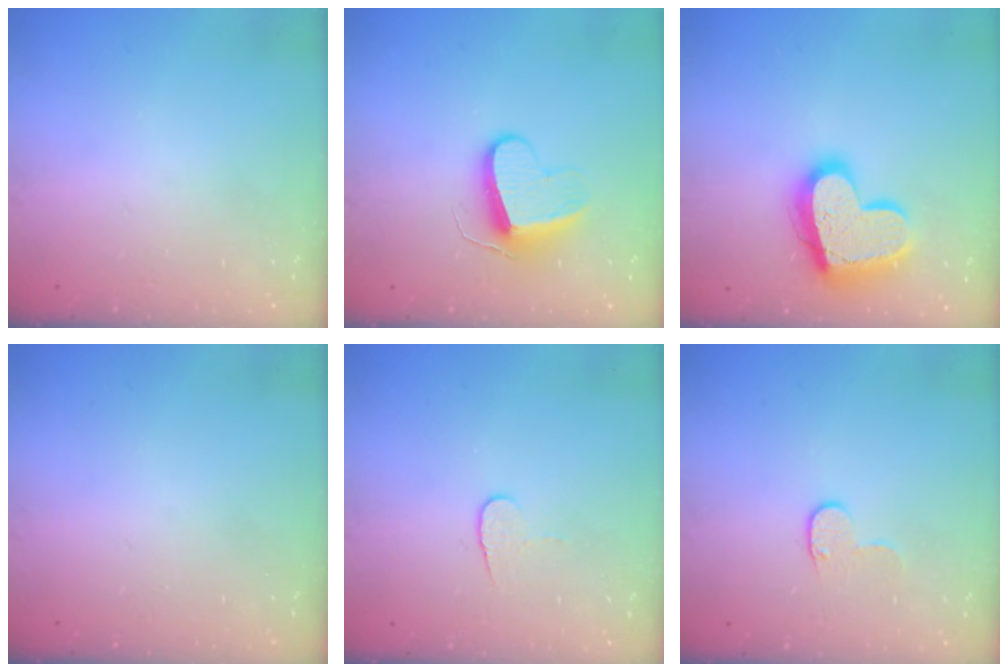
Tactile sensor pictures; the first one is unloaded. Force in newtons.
{"total": 9.4, "press": 9.4, "slide": 0.4}
{"total": 18.2, "press": 18.2, "slide": 1.6}
{"total": 0.0}
{"total": 5.3, "press": 5.3, "slide": 0.5}
{"total": 5.1, "press": 5.1, "slide": 0.5}